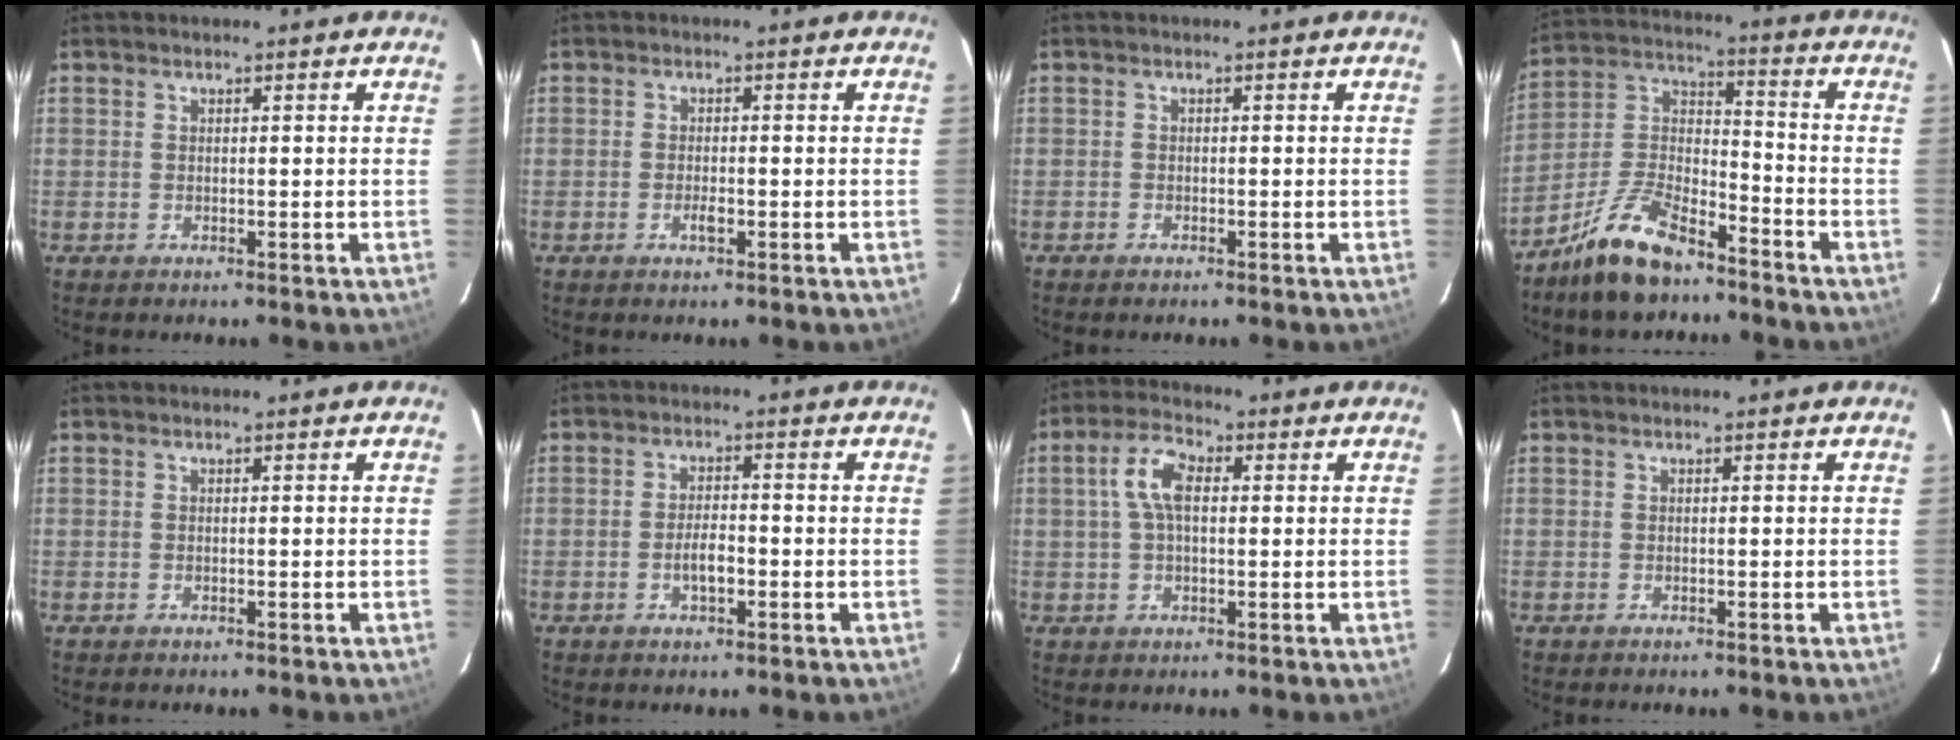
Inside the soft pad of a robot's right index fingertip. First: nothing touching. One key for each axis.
{"total": 2.0, "fx": -0.9, "fy": 0.7, "fz": 1.6, "tx": -0.032, "ty": -0.001, "tz": -0.017}
{"total": 0.8, "fx": -0.7, "fy": 0.4, "fz": 0.1, "tx": -0.004, "ty": 0.003, "tz": -0.013}
{"total": 13.4, "fx": -9.6, "fy": 4.9, "fz": 8.0, "tx": -0.175, "ty": 0.020, "tz": -0.182}
{"total": 0.0}
{"total": 3.7, "fx": -1.4, "fy": 1.4, "fz": 3.2, "tx": -0.060, "ty": 0.000, "tz": -0.021}
{"total": 6.5, "fx": 1.0, "fy": 3.3, "fz": 5.5, "tx": -0.110, "ty": 0.018, "tz": 0.019}
{"total": 0.0}